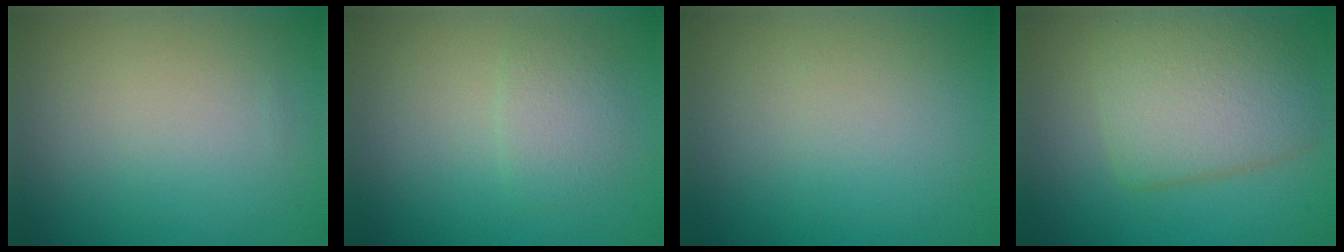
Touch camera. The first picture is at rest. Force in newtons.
{"total": 1.8, "press": 1.8, "slide": 0.1}
{"total": 0.0}
{"total": 6.0, "press": 6.0, "slide": 0.3}